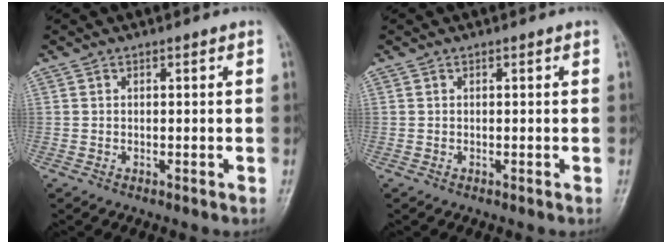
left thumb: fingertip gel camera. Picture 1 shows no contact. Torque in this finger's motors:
{"motor_torque": [0.00, 0.00, 0.00, 0.00, 0.00]}